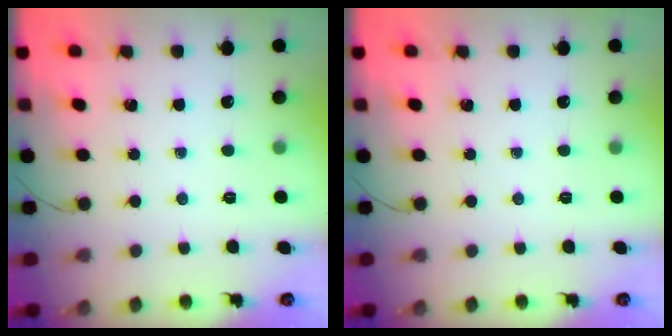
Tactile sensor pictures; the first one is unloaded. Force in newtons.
{"total": 0.0}